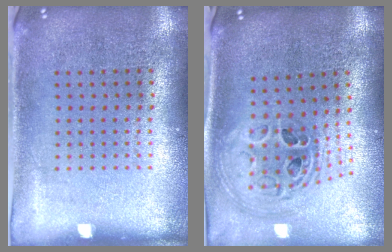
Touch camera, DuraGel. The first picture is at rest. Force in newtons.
{"total": 1.5, "press": 1.4, "slide": 0.7}